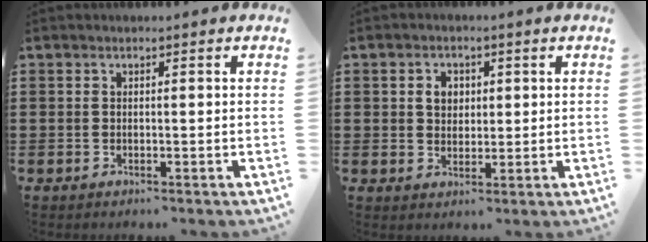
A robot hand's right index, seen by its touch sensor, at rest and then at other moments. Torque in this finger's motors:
{"motor_torque": [0.67, -0.02, 0.10, 0.02]}